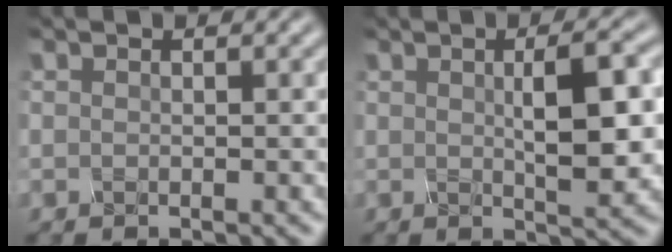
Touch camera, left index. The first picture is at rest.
{"total": 5.3, "force": [0.8, 1.5, 5.1], "torque": [-0.079, 0.005, 0.013]}